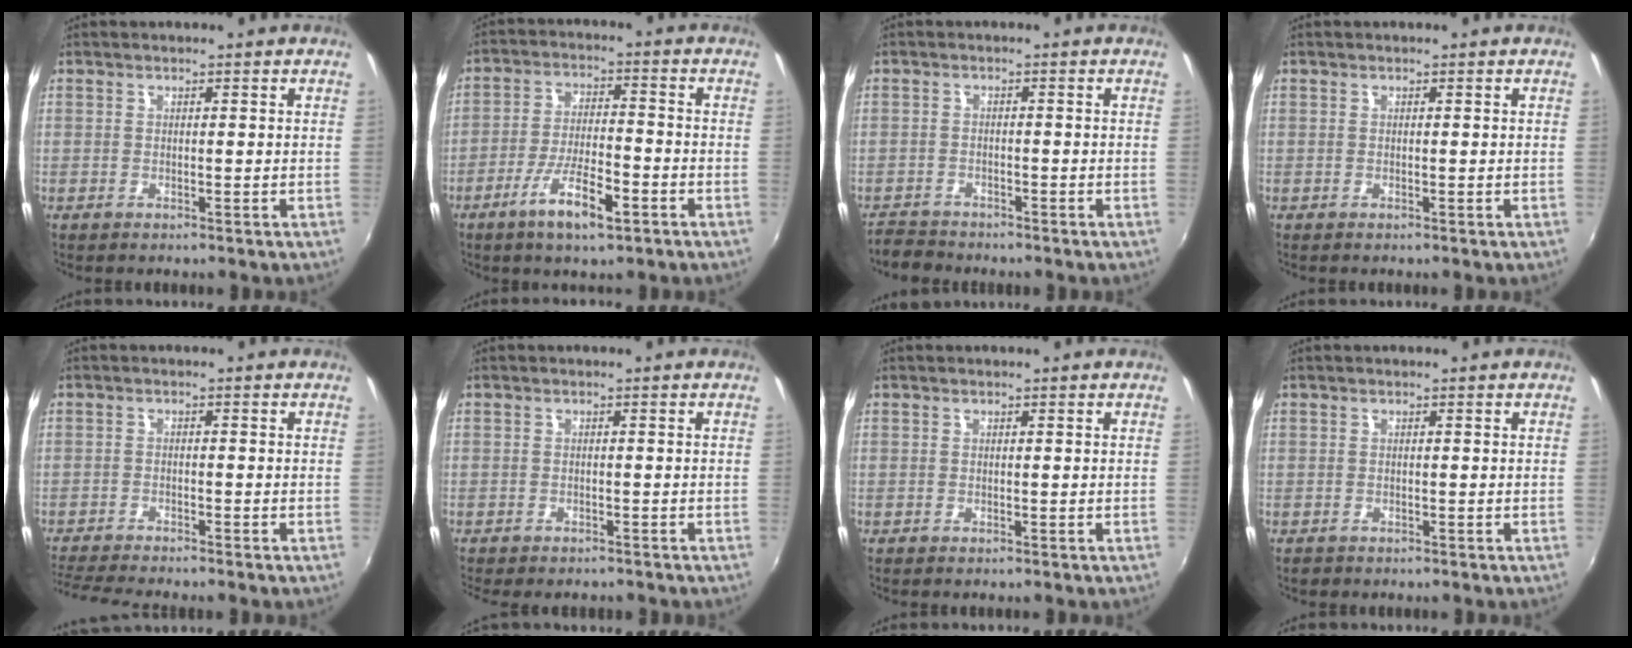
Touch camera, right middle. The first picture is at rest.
{"total": 9.2, "force": [-5.2, 2.5, 7.3], "torque": [-0.146, -0.009, -0.090]}
{"total": 3.7, "force": [-3.5, 1.3, 0.1], "torque": [-0.020, -0.005, -0.071]}
{"total": 0.0}
{"total": 7.1, "force": [-6.7, -0.1, 2.5], "torque": [-0.070, -0.025, -0.117]}
{"total": 4.0, "force": [-3.5, 1.2, 1.5], "torque": [-0.038, -0.020, -0.051]}
{"total": 0.0}
{"total": 1.0, "force": [-0.7, 0.7, 0.0], "torque": [-0.003, -0.002, -0.013]}